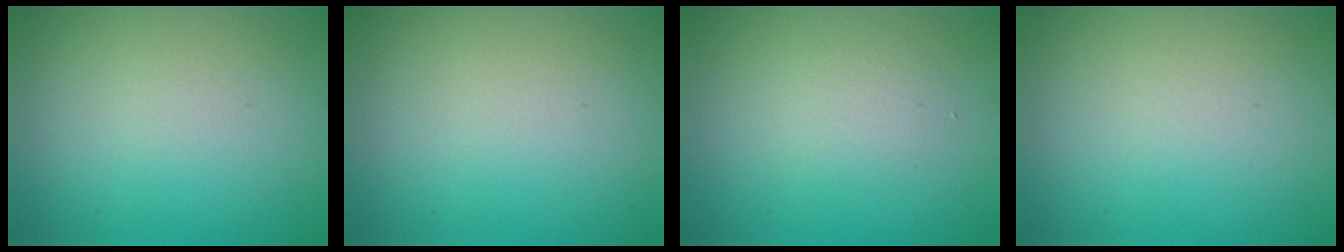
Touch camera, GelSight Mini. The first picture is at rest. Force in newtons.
{"total": 0.0}
{"total": 1.6, "press": 1.6, "slide": 0.1}
{"total": 0.0}